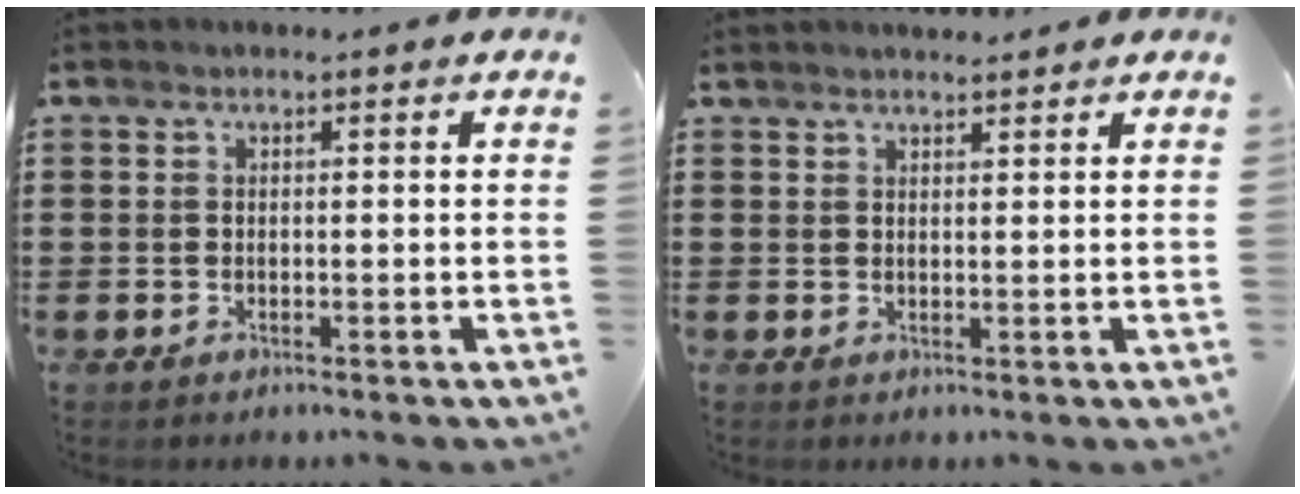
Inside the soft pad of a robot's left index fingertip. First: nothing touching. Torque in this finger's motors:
{"motor_torque": [0.10, 0.42, -0.02, 0.00]}